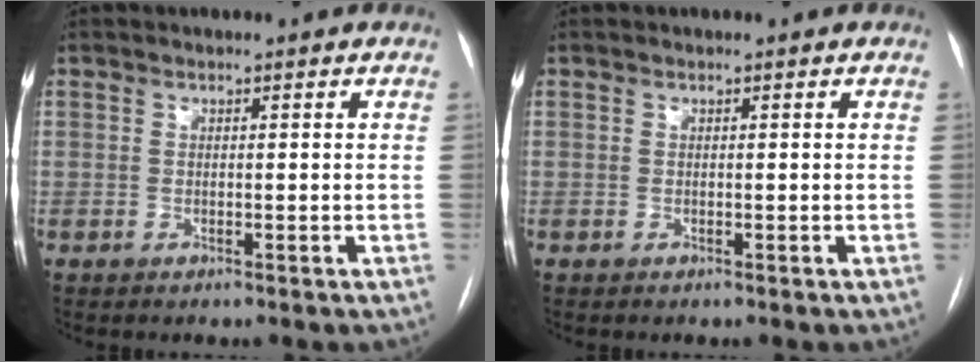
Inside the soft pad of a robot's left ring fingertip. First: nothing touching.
{"total": 0.0}